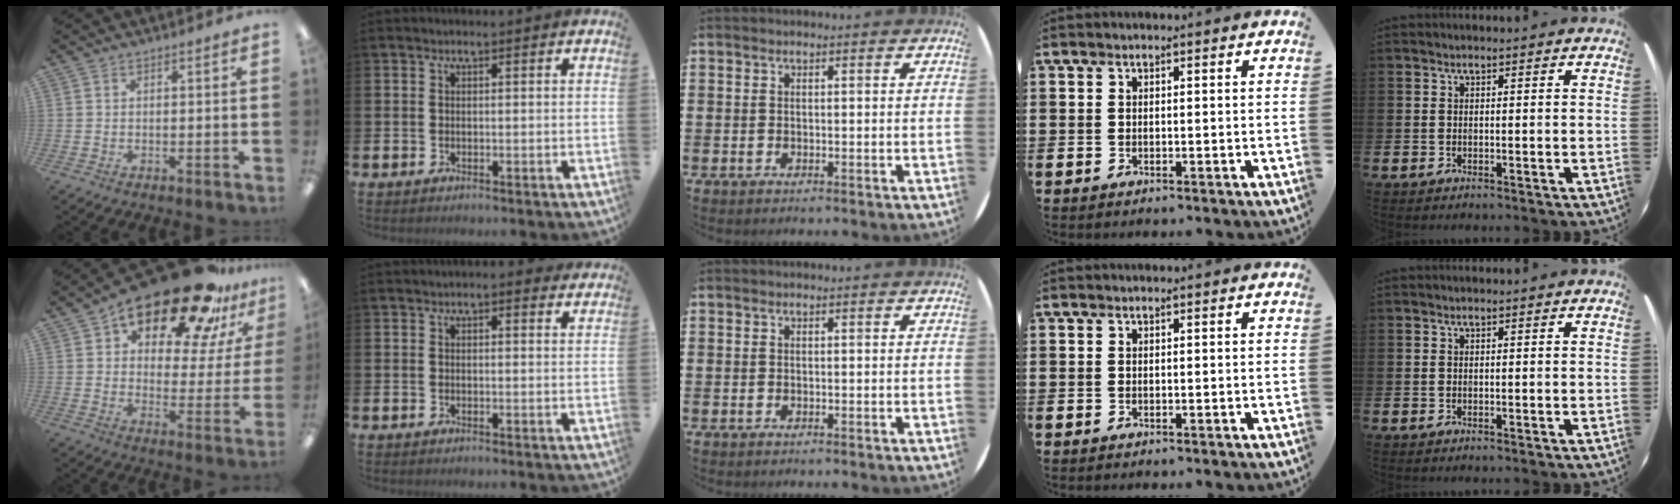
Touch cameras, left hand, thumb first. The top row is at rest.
{"thumb": {"total": 22.4, "force": [17.0, 7.9, 12.3], "torque": [-0.191, -0.119, 0.284]}, "index": {"total": 1.2, "force": [1.1, 0.3, 0.3], "torque": [0.005, -0.003, 0.018]}}